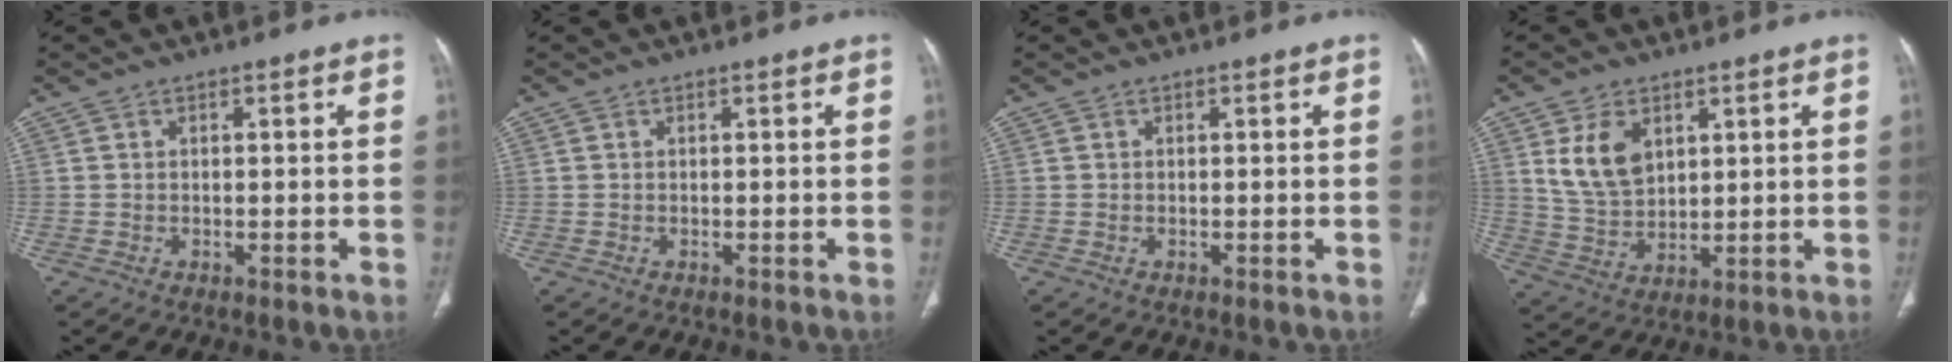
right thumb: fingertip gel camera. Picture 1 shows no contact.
{"total": 0.0}
{"total": 0.0}
{"total": 9.3, "force": [3.7, 6.1, 6.1], "torque": [-0.096, -0.016, 0.083]}